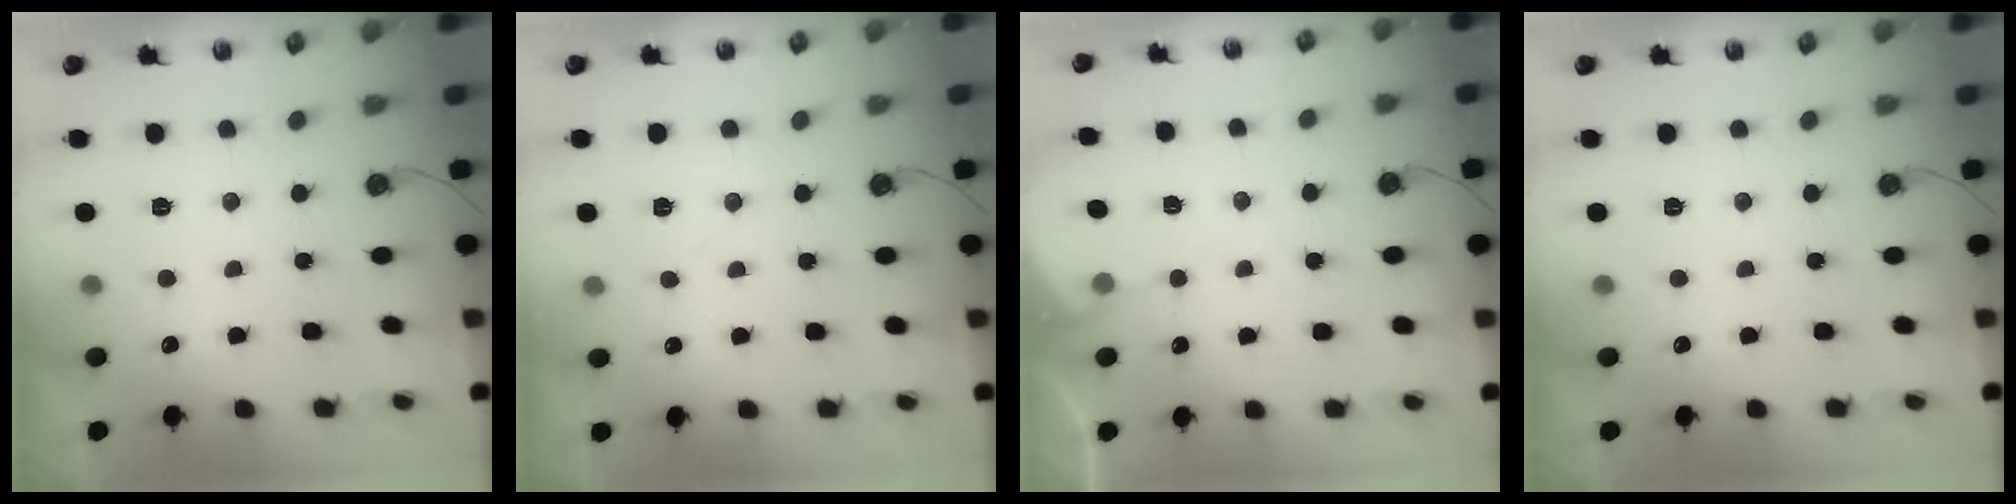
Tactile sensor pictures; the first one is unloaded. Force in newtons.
{"total": 6.1, "press": 6.0, "slide": 1.0}
{"total": 3.8, "press": 3.8, "slide": 0.6}
{"total": 0.0}